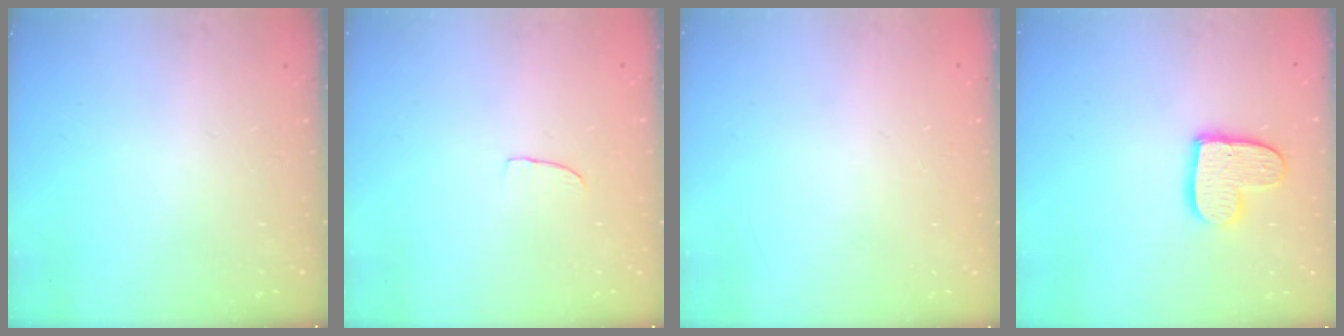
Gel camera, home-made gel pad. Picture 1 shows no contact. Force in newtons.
{"total": 2.6, "press": 2.6, "slide": 0.2}
{"total": 0.0}
{"total": 12.1, "press": 12.0, "slide": 0.9}